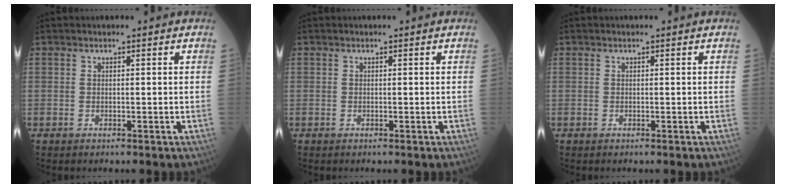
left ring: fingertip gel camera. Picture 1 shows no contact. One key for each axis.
{"total": 0.0}
{"total": 0.0}